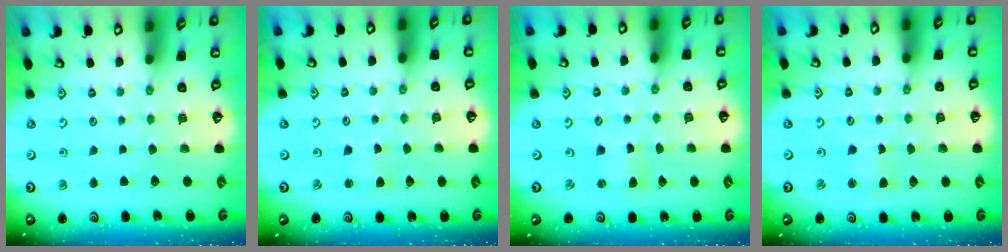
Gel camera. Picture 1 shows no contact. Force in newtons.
{"total": 2.1, "press": 2.1, "slide": 0.3}
{"total": 0.7, "press": 0.7, "slide": 0.2}
{"total": 2.1, "press": 2.1, "slide": 0.5}